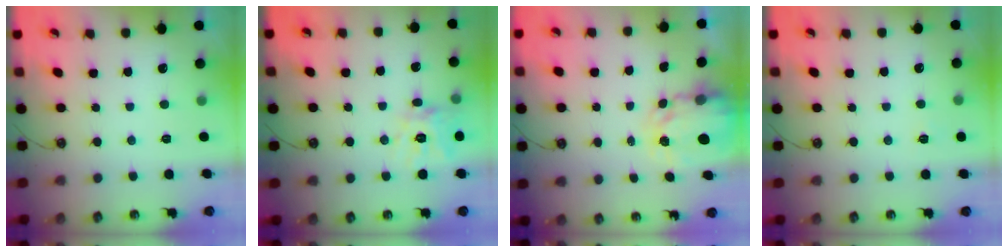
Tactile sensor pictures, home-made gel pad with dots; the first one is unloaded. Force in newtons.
{"total": 12.3, "press": 12.2, "slide": 1.0}
{"total": 3.9, "press": 3.9, "slide": 0.4}
{"total": 2.7, "press": 2.6, "slide": 0.4}